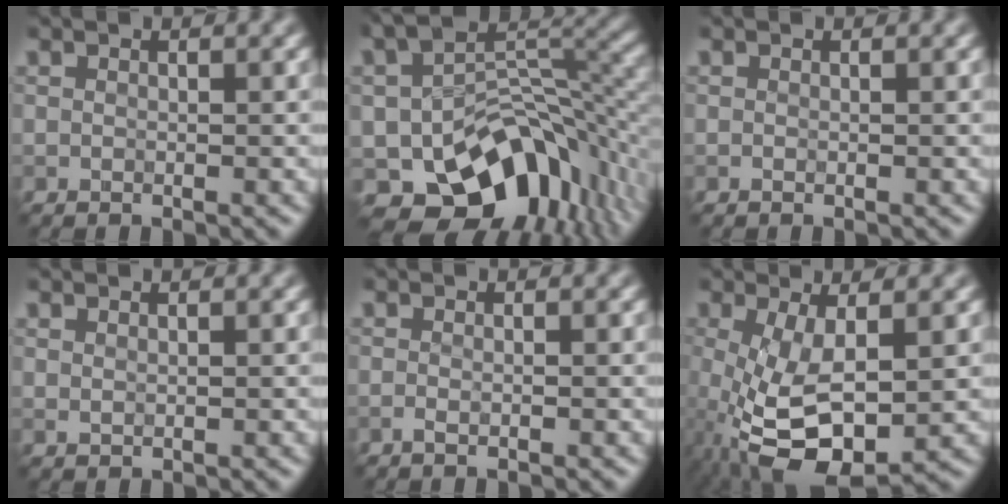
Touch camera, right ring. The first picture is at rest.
{"total": 12.7, "force": [-5.9, 8.1, 7.9], "torque": [-0.115, -0.013, -0.088]}
{"total": 0.0}
{"total": 0.7, "force": [0.6, 0.2, 0.3], "torque": [-0.003, -0.002, 0.011]}
{"total": 0.9, "force": [-0.7, 0.0, 0.5], "torque": [-0.006, 0.000, -0.012]}
{"total": 7.9, "force": [-2.5, 3.1, 6.8], "torque": [-0.149, -0.012, -0.040]}